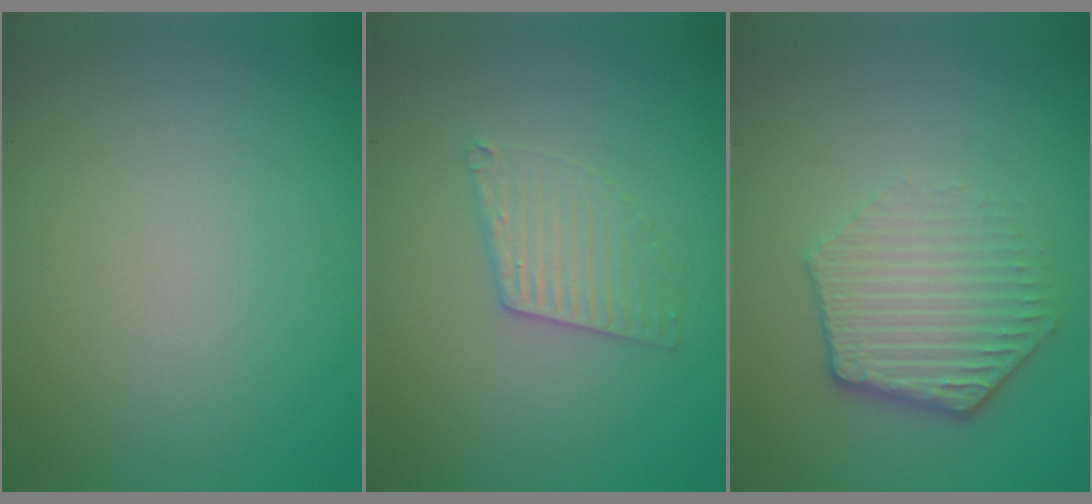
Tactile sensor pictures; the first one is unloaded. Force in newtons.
{"total": 2.5, "press": 2.5, "slide": 0.2}
{"total": 4.3, "press": 3.3, "slide": 2.8}